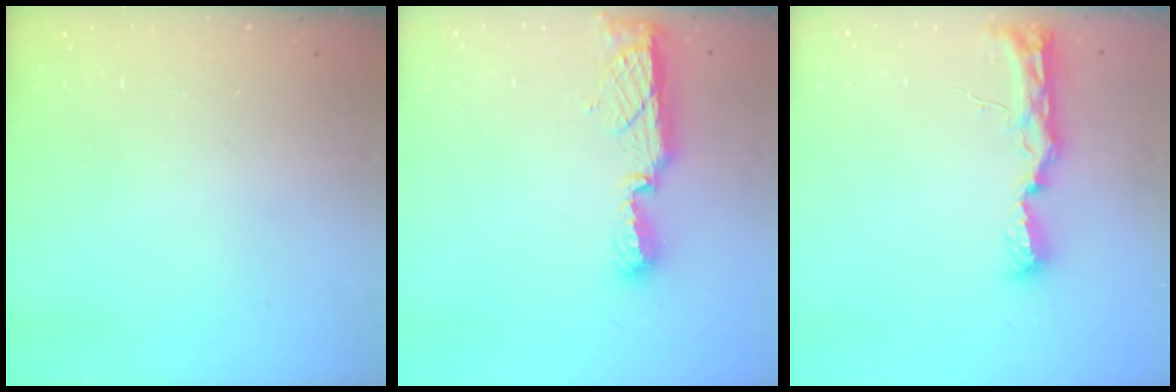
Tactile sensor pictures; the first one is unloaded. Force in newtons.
{"total": 8.3, "press": 8.3, "slide": 0.7}
{"total": 9.6, "press": 9.3, "slide": 2.4}